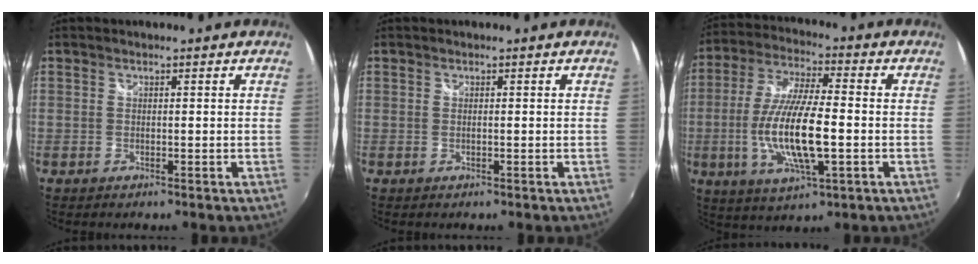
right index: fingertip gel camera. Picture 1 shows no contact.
{"total": 0.0}
{"total": 15.3, "force": [-3.0, 3.8, 14.5], "torque": [-0.291, -0.009, -0.053]}